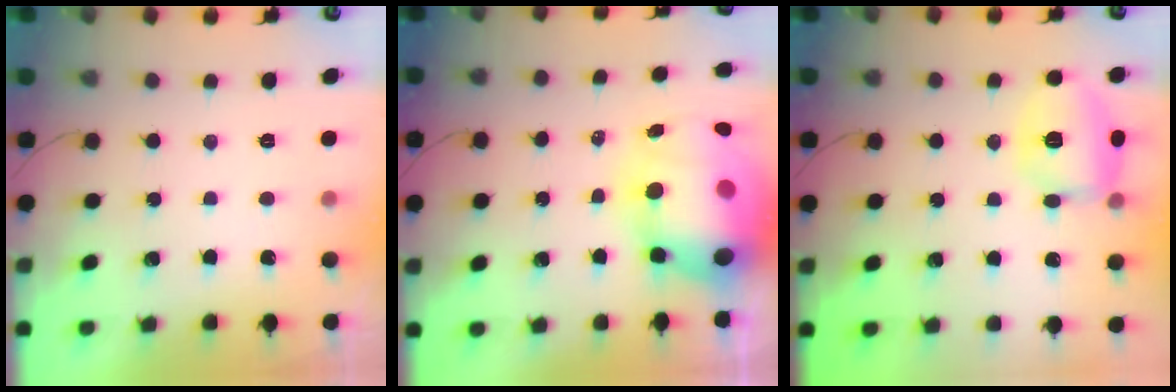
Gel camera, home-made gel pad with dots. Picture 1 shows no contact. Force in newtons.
{"total": 23.8, "press": 23.1, "slide": 5.7}
{"total": 12.9, "press": 12.7, "slide": 1.8}